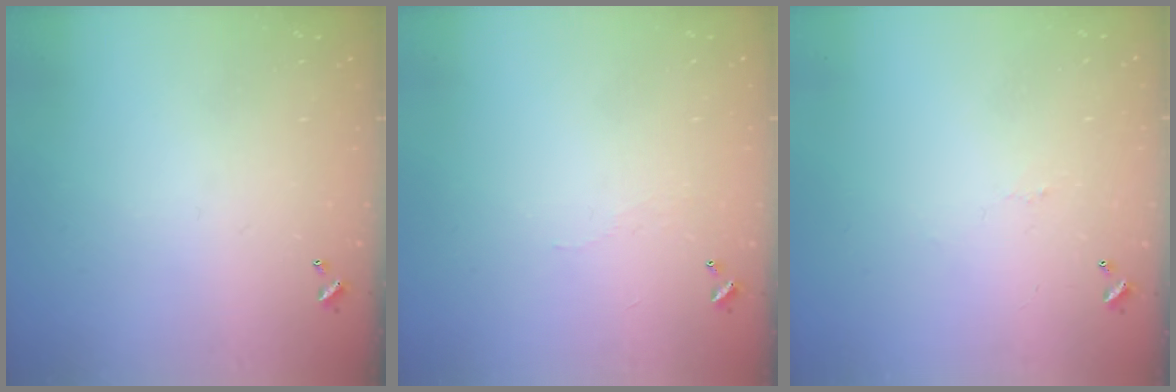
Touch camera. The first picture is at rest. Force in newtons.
{"total": 2.0, "press": 1.9, "slide": 0.4}
{"total": 1.6, "press": 1.5, "slide": 0.5}